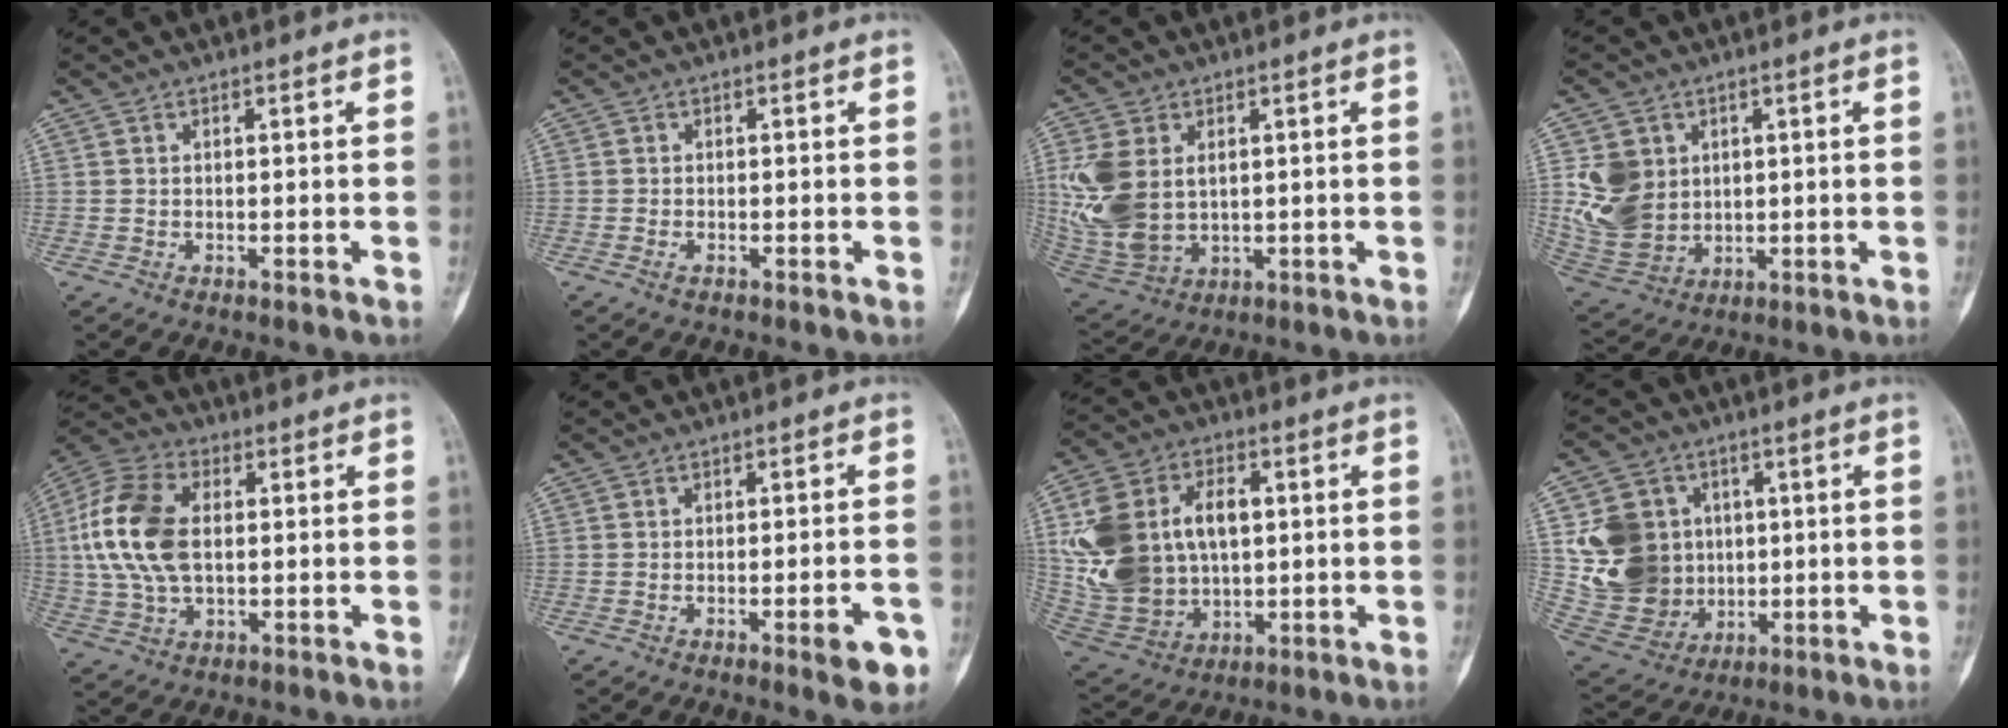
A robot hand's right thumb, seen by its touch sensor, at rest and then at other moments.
{"total": 0.6, "force": [-0.4, 0.3, 0.4], "torque": [-0.010, 0.001, -0.008]}
{"total": 13.6, "force": [2.1, 9.3, 9.8], "torque": [-0.211, -0.011, 0.059]}
{"total": 10.6, "force": [2.4, 8.8, 5.5], "torque": [-0.086, -0.010, 0.067]}
{"total": 15.7, "force": [1.3, 9.6, 12.4], "torque": [-0.259, 0.016, 0.024]}
{"total": 5.8, "force": [-2.7, 1.3, 5.0], "torque": [-0.052, 0.011, -0.029]}
{"total": 20.9, "force": [2.4, 14.7, 14.6], "torque": [-0.280, 0.009, 0.063]}
{"total": 15.7, "force": [2.2, 13.9, 6.9], "torque": [-0.100, 0.003, 0.062]}